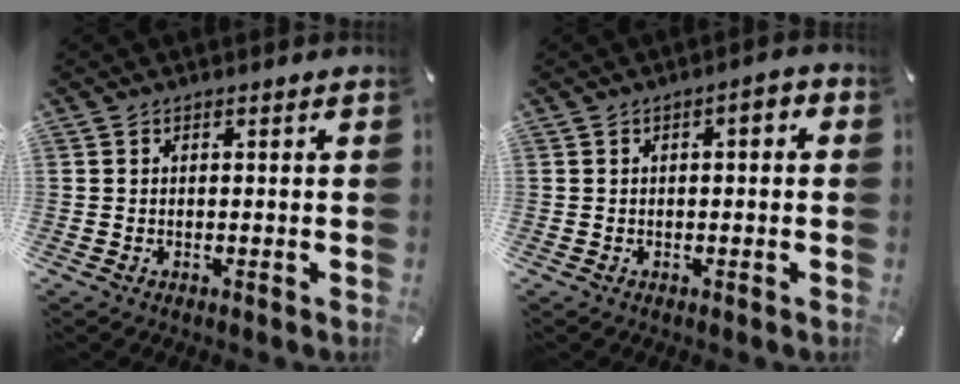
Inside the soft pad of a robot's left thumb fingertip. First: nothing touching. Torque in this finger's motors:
{"motor_torque": [-0.02, 0.00, 0.11, 0.15, 0.02]}